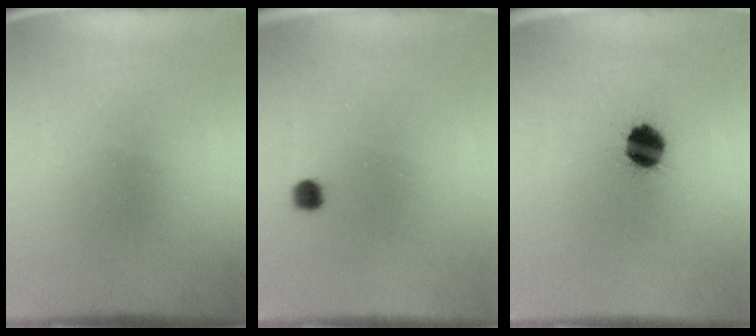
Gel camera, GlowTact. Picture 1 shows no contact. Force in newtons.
{"total": 1.8}
{"total": 8.2}